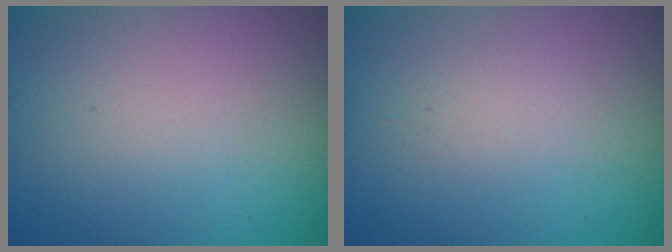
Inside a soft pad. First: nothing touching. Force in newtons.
{"total": 0.9, "press": 0.9, "slide": 0.2}